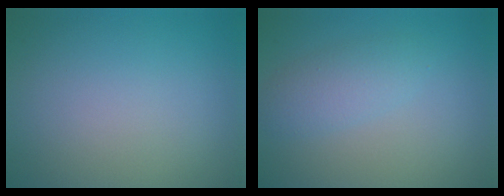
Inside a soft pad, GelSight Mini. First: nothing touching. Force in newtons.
{"total": 2.4, "press": 2.4, "slide": 0.1}